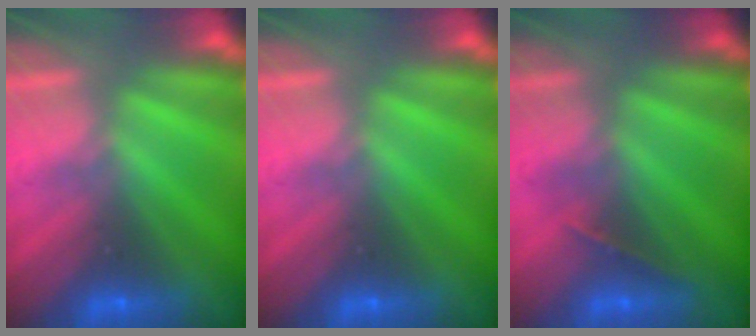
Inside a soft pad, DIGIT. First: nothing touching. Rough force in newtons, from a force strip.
{"total": 0.0}
{"total": 1.5}